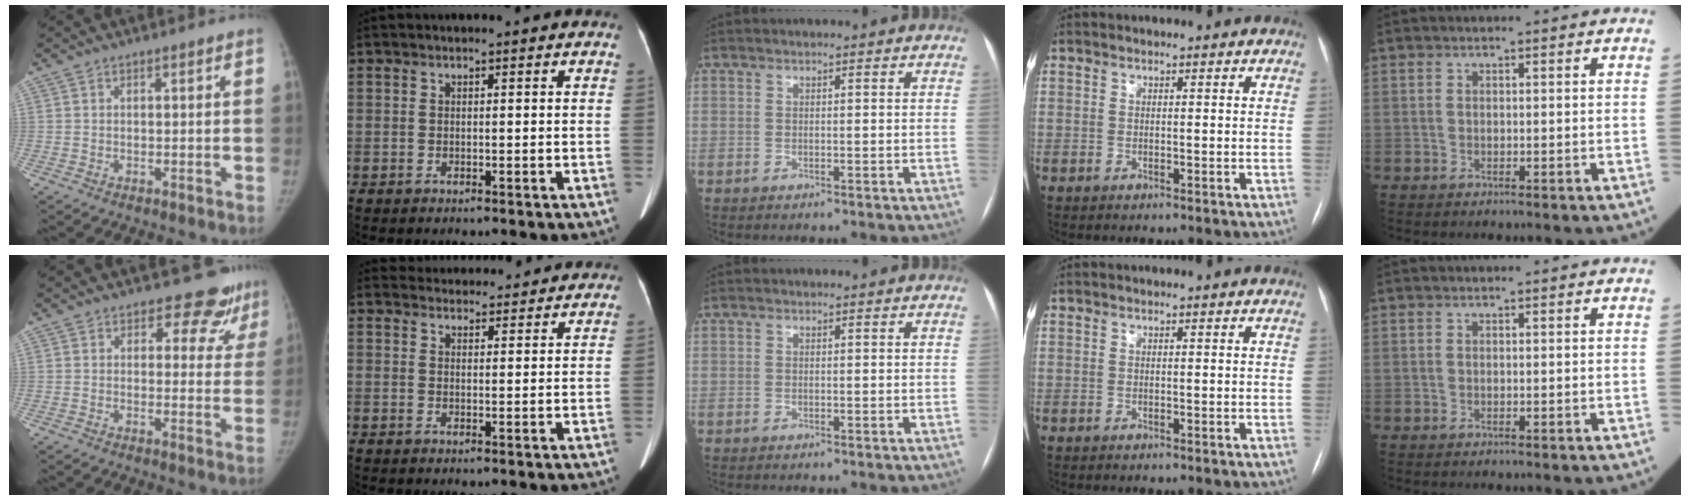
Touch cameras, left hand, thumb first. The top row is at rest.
{"thumb": {"total": 7.9, "force": [6.7, 3.9, 1.1], "torque": [0.034, -0.039, 0.060]}, "index": {"total": 10.0, "force": [9.6, 2.5, 1.2], "torque": [-0.003, 0.026, 0.114]}}